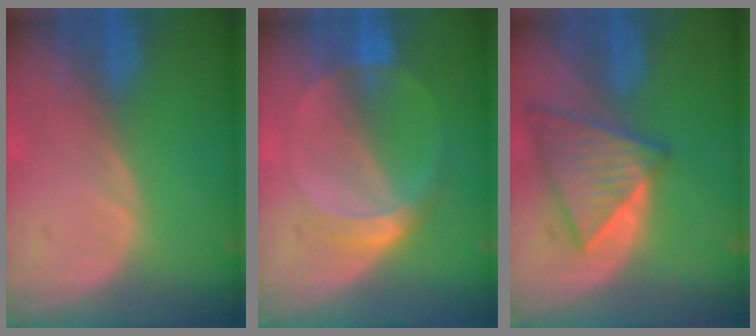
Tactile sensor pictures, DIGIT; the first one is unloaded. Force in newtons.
{"total": 5.1, "press": 4.7, "slide": 2.0}
{"total": 7.6, "press": 7.3, "slide": 2.2}